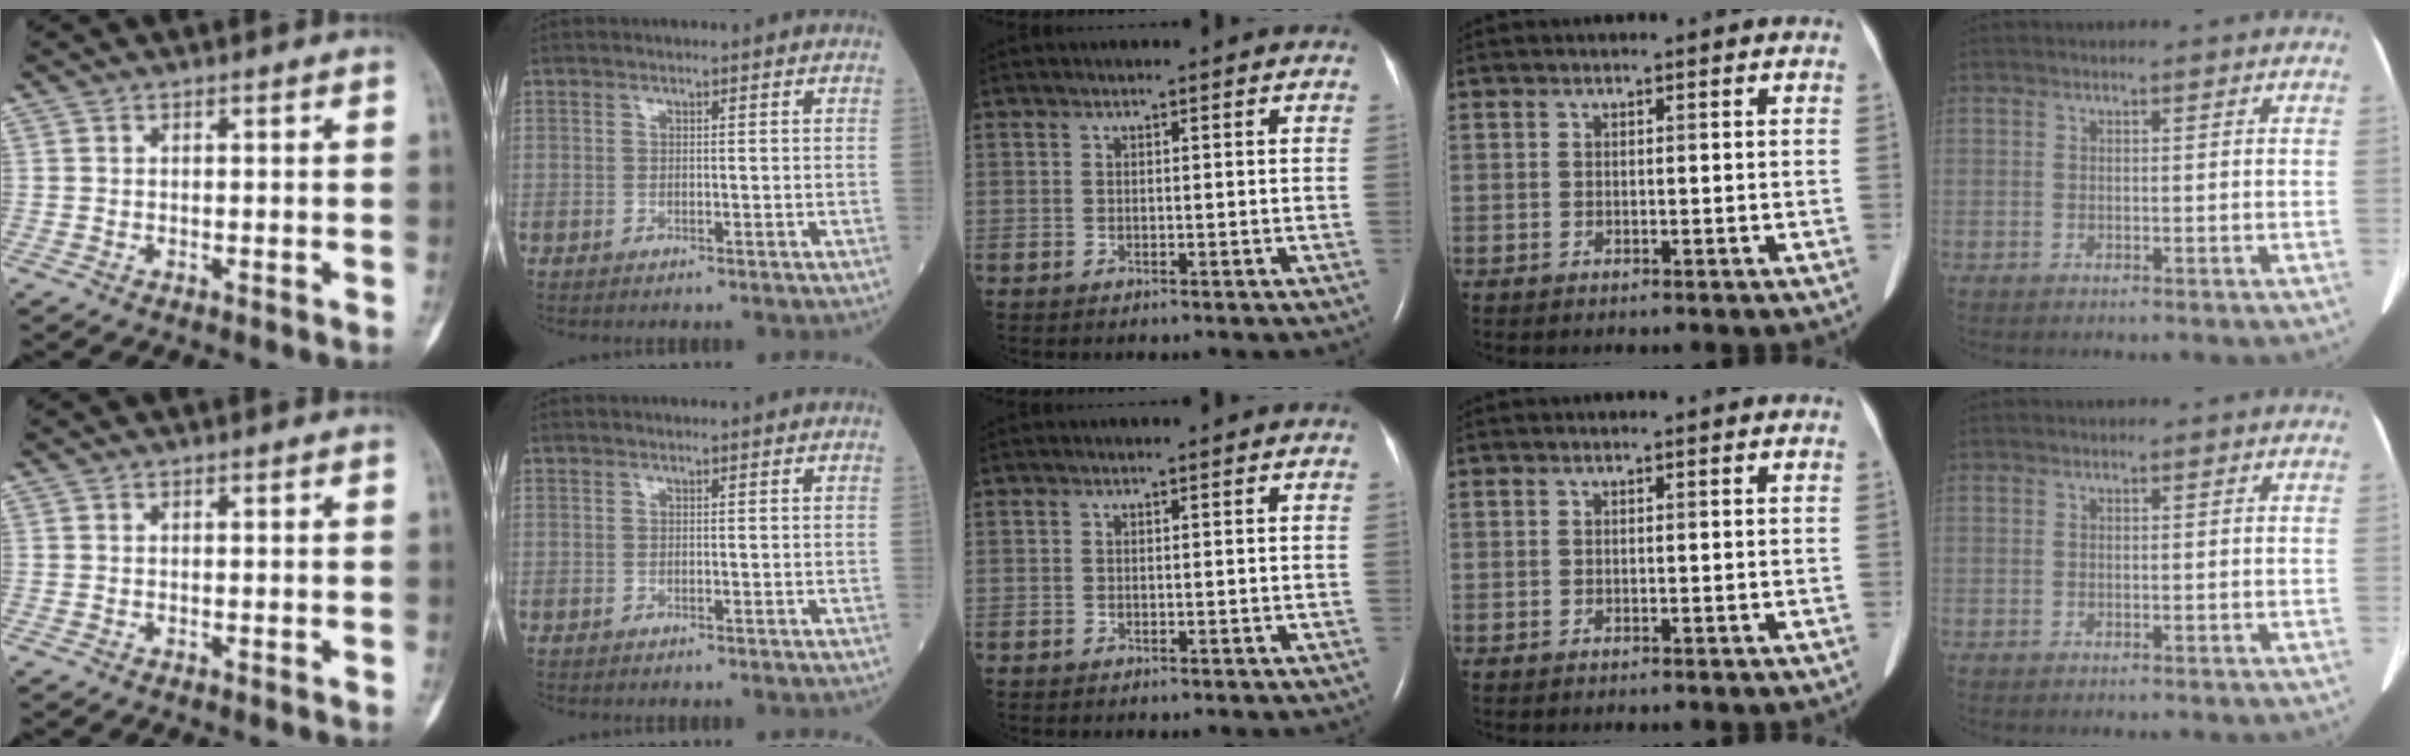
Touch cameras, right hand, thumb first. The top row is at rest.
{}